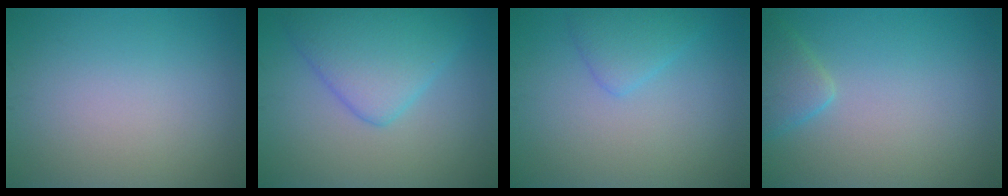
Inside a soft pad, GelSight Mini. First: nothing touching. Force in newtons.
{"total": 5.7, "press": 5.7, "slide": 0.2}
{"total": 2.2, "press": 2.2, "slide": 0.1}
{"total": 2.3, "press": 2.3, "slide": 0.2}